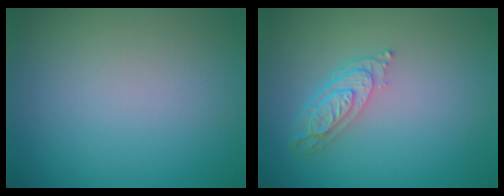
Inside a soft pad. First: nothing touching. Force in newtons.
{"total": 3.4, "press": 2.7, "slide": 2.1}